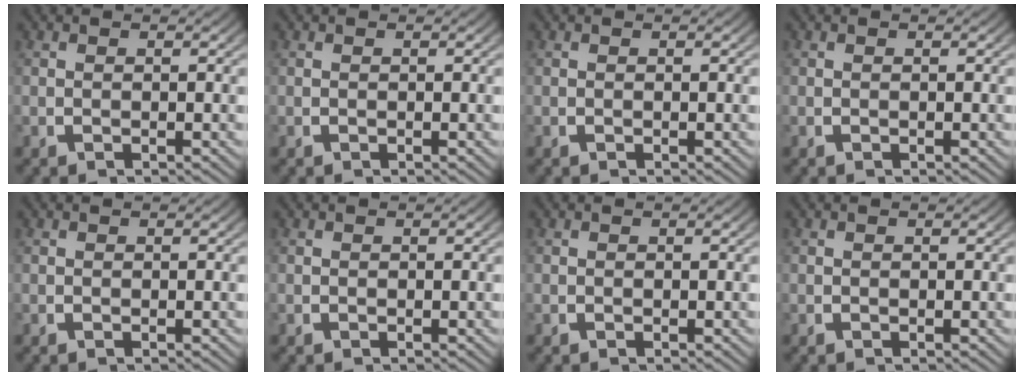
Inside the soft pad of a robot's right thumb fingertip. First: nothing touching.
{"total": 0.0}
{"total": 0.0}
{"total": 0.0}
{"total": 0.0}
{"total": 0.0}
{"total": 0.0}
{"total": 0.0}